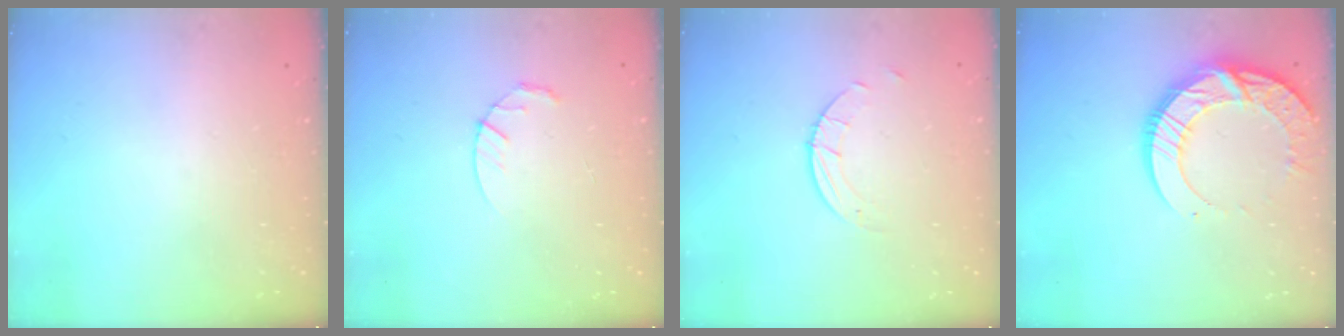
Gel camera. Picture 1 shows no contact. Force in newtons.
{"total": 3.6, "press": 3.6, "slide": 0.5}
{"total": 2.7, "press": 2.7, "slide": 0.3}
{"total": 17.2, "press": 17.1, "slide": 1.6}